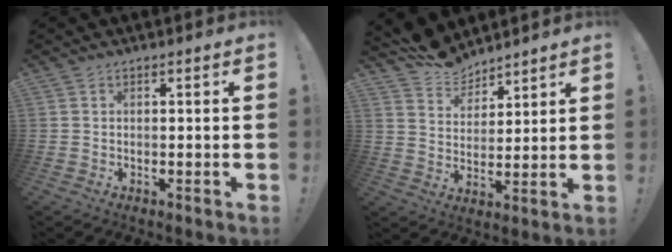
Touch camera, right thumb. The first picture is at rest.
{"total": 9.5, "force": [8.5, 4.3, 1.0], "torque": [-0.019, -0.065, 0.160]}